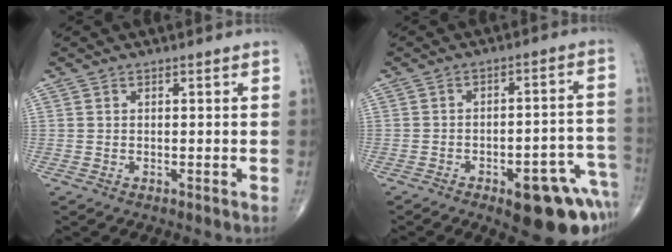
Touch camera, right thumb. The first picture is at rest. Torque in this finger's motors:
{"motor_torque": [1.95, 1.33, 0.92, -1.13, 0.27]}